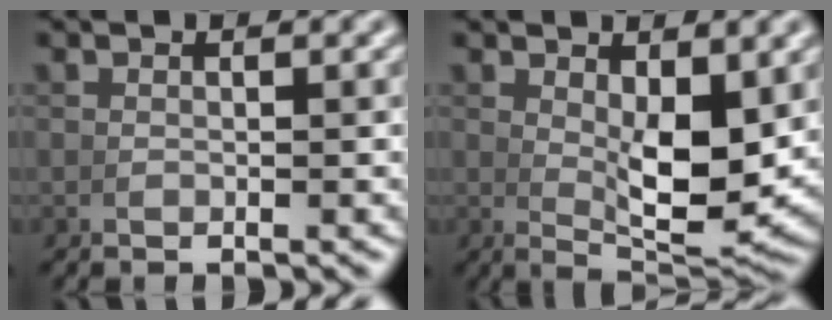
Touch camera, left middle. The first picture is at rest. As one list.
[{"total": 5.9, "force": [1.5, 1.8, 5.4], "torque": [-0.083, -0.024, 0.032]}]